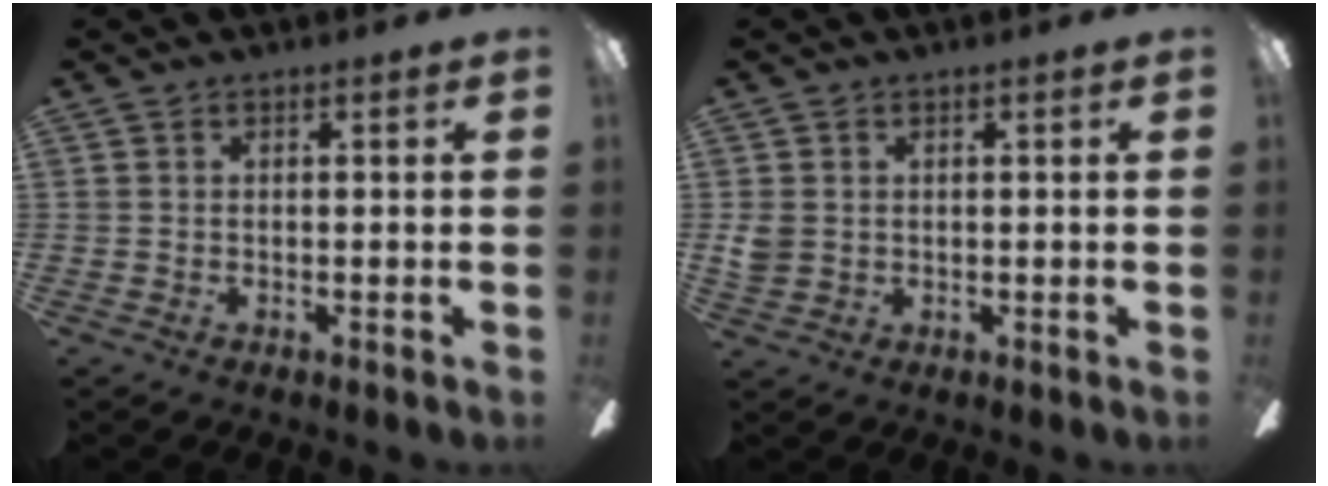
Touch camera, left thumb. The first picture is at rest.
{"total": 3.5, "force": [0.6, 3.2, 1.4], "torque": [-0.020, 0.005, 0.013]}